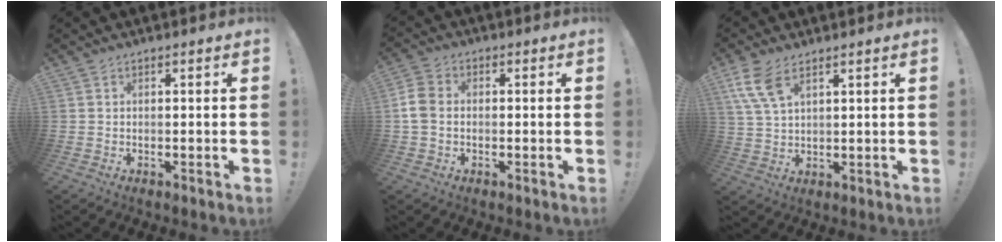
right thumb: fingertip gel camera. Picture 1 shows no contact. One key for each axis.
{"total": 6.6, "fx": -0.6, "fy": 5.0, "fz": 4.3, "tx": -0.104, "ty": 0.011, "tz": -0.006}
{"total": 8.8, "fx": 5.1, "fy": 4.6, "fz": 5.5, "tx": -0.111, "ty": -0.013, "tz": 0.100}